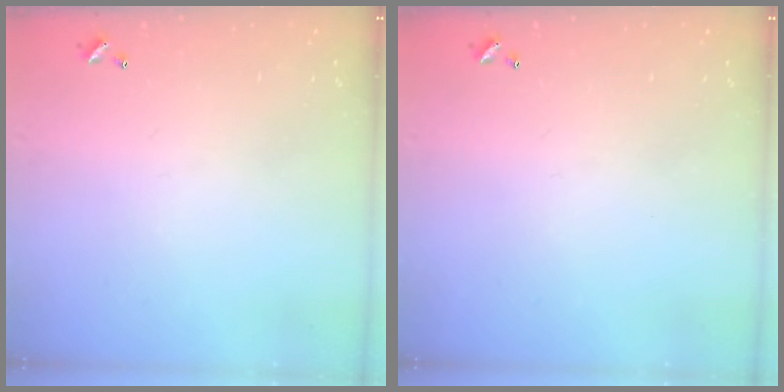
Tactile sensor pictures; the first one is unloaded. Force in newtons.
{"total": 0.0}